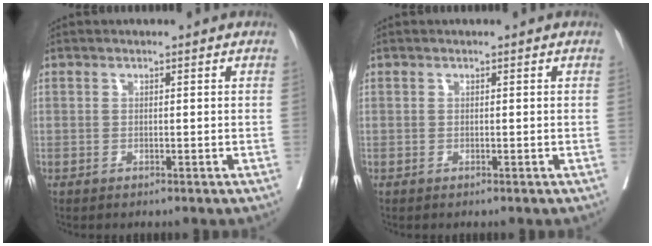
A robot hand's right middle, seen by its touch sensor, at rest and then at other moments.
{"total": 0.0}